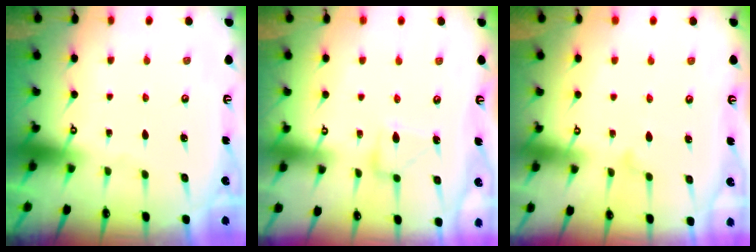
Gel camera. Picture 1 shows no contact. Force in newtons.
{"total": 11.1, "press": 11.1, "slide": 0.6}
{"total": 7.6, "press": 7.6, "slide": 0.5}